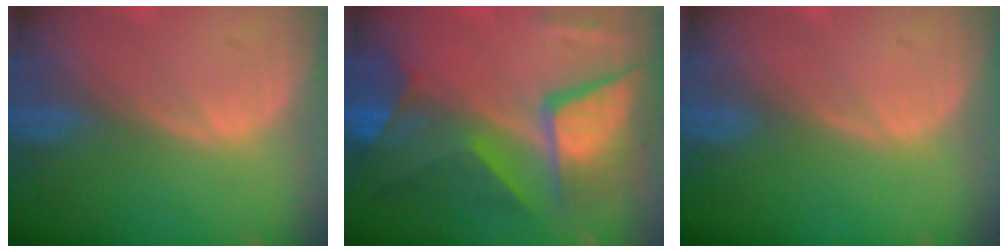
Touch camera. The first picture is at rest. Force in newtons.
{"total": 11.6, "press": 11.6, "slide": 1.4}
{"total": 0.0}